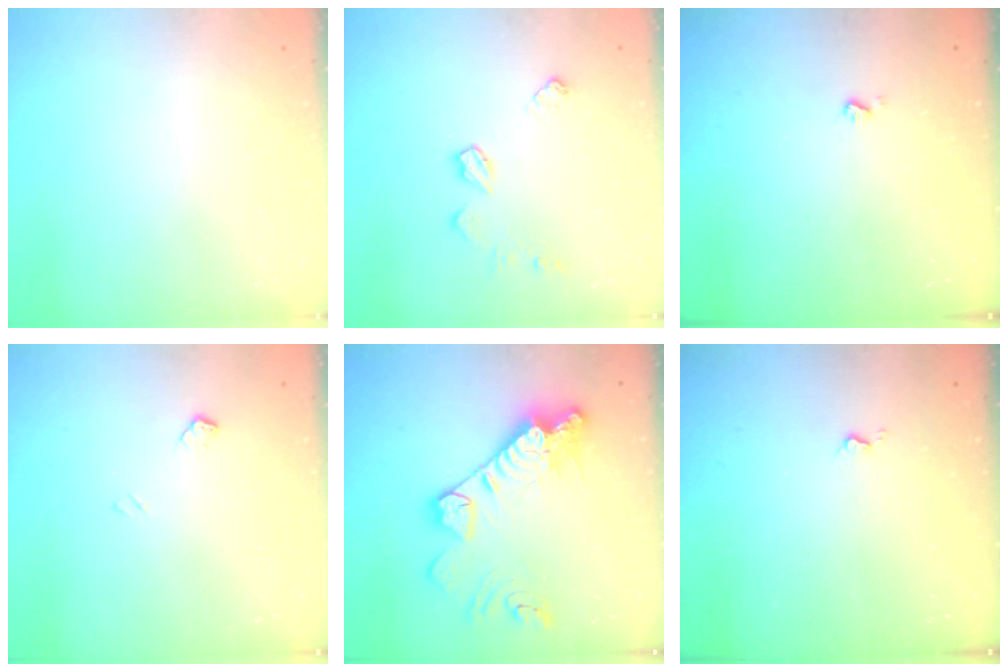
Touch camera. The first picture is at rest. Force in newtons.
{"total": 8.0, "press": 8.0, "slide": 0.3}
{"total": 2.2, "press": 2.2, "slide": 0.4}
{"total": 5.6, "press": 5.6, "slide": 0.8}
{"total": 19.4, "press": 19.3, "slide": 1.9}
{"total": 2.4, "press": 2.3, "slide": 0.5}